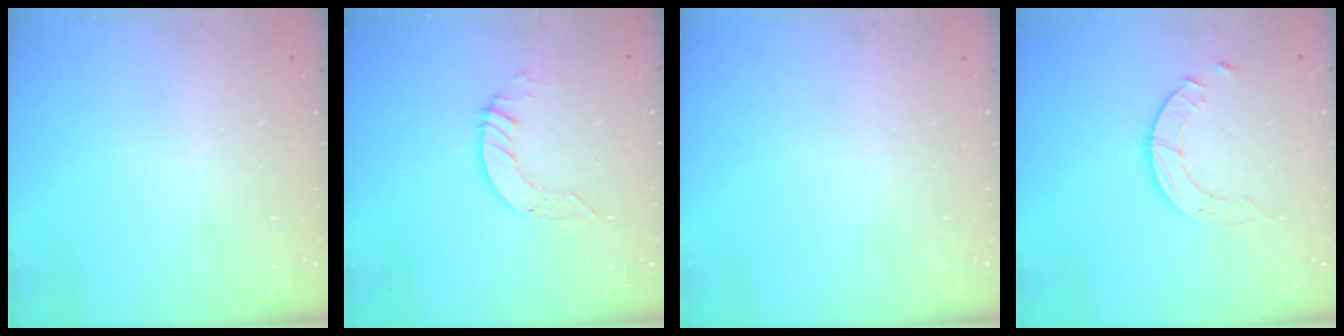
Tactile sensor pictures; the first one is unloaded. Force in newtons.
{"total": 4.0, "press": 4.0, "slide": 0.2}
{"total": 0.0}
{"total": 3.9, "press": 3.9, "slide": 0.4}